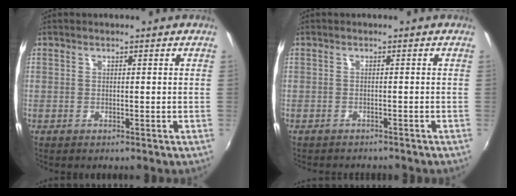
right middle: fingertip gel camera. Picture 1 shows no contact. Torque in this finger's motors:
{"motor_torque": [1.01, -1.13, 0.09, 0.05]}